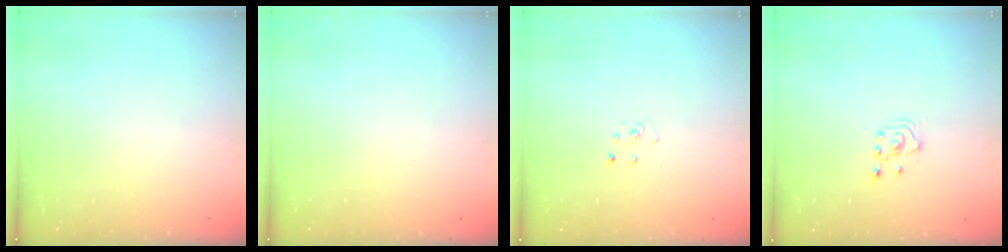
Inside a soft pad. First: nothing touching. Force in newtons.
{"total": 0.0}
{"total": 2.5, "press": 2.5, "slide": 0.3}
{"total": 2.5, "press": 2.4, "slide": 0.9}